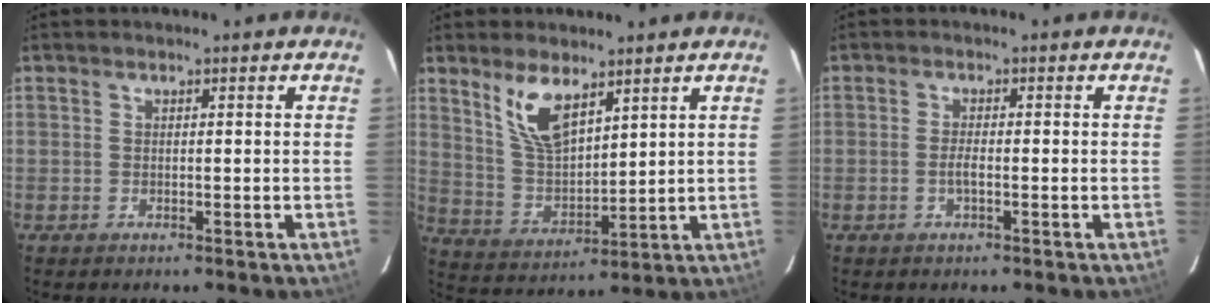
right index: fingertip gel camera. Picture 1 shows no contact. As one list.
[{"total": 9.6, "force": [5.9, 3.9, 6.5], "torque": [-0.125, 0.001, 0.128]}, {"total": 1.7, "force": [-0.6, 0.4, 1.5], "torque": [-0.031, 0.000, -0.013]}]